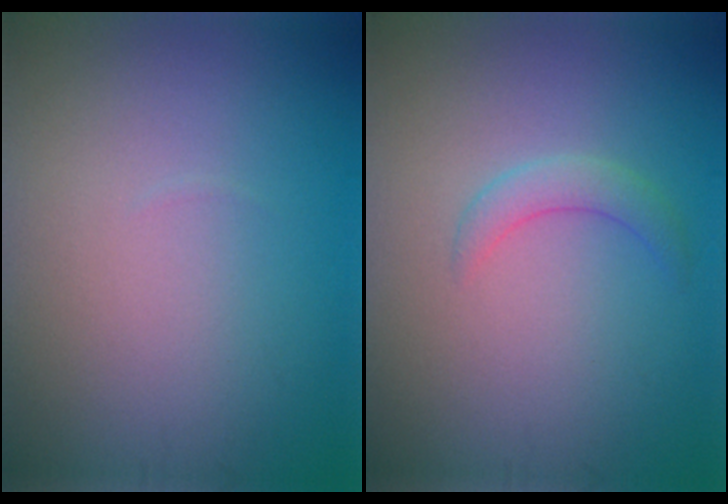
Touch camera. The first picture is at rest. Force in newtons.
{"total": 1.8, "press": 1.8, "slide": 0.1}